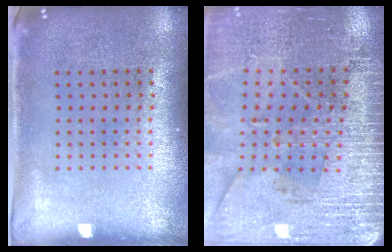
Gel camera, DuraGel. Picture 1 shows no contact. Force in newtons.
{"total": 3.1, "press": 3.1, "slide": 0.2}